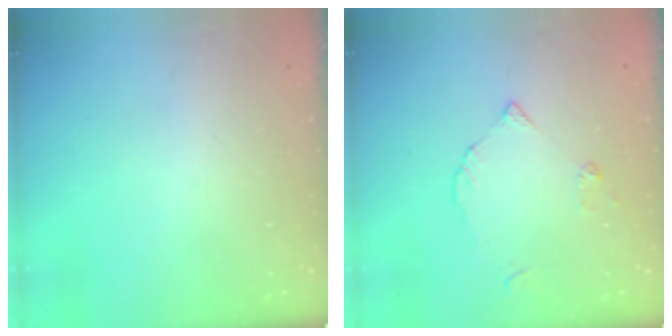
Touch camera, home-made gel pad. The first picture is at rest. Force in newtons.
{"total": 4.1, "press": 4.0, "slide": 0.6}